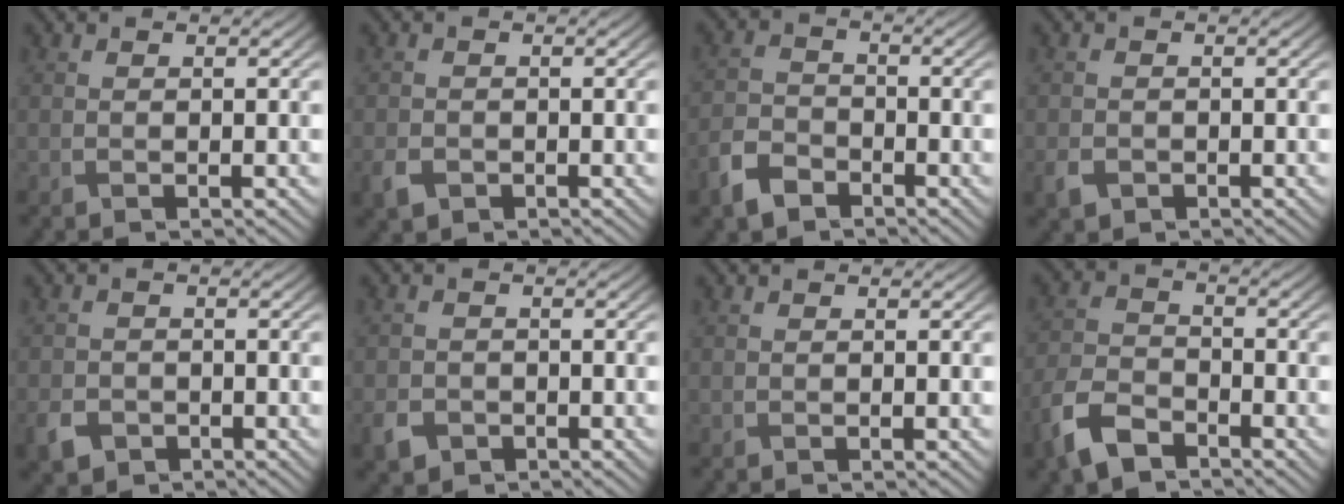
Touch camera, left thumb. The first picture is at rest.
{"total": 2.5, "force": [-1.3, 1.8, 1.1], "torque": [-0.030, -0.011, -0.031]}
{"total": 4.9, "force": [-3.4, 2.8, 2.1], "torque": [-0.053, -0.008, -0.080]}
{"total": 2.1, "force": [-1.1, 1.5, 0.9], "torque": [-0.024, -0.009, -0.025]}
{"total": 3.3, "force": [-1.8, 2.4, 1.3], "torque": [-0.037, -0.012, -0.039]}
{"total": 2.9, "force": [-1.6, 2.2, 1.1], "torque": [-0.031, -0.011, -0.036]}
{"total": 0.0}
{"total": 7.2, "force": [-4.9, 3.7, 3.7], "torque": [-0.090, -0.011, -0.111]}